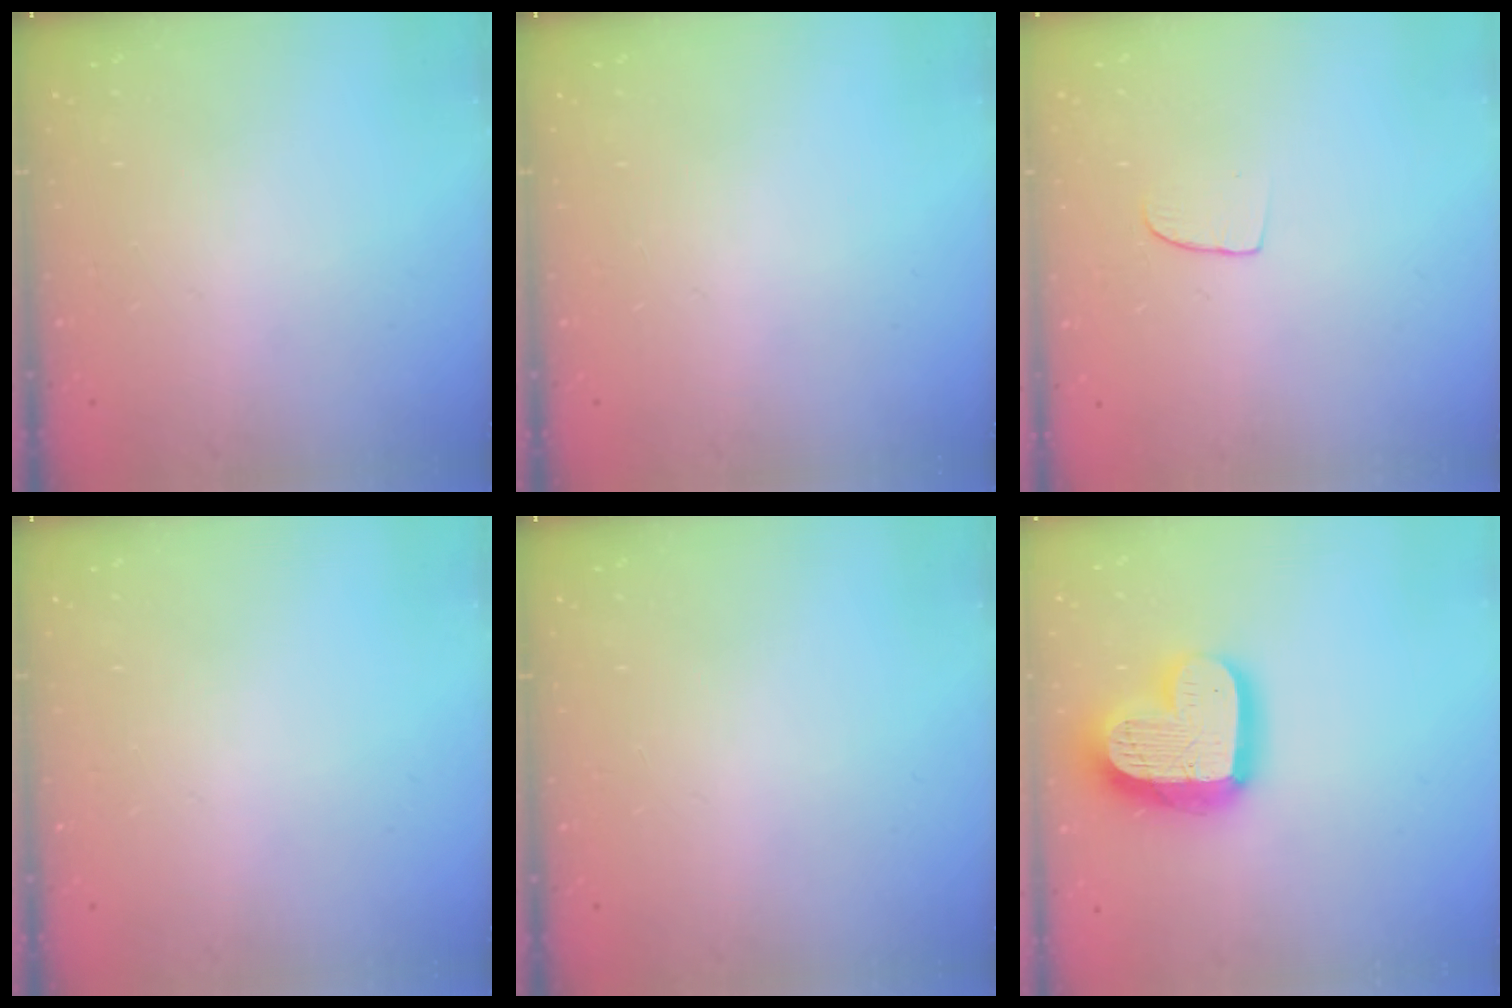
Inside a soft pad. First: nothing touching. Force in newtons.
{"total": 0.0}
{"total": 6.0, "press": 5.9, "slide": 0.5}
{"total": 0.0}
{"total": 0.0}
{"total": 19.5, "press": 19.4, "slide": 1.7}